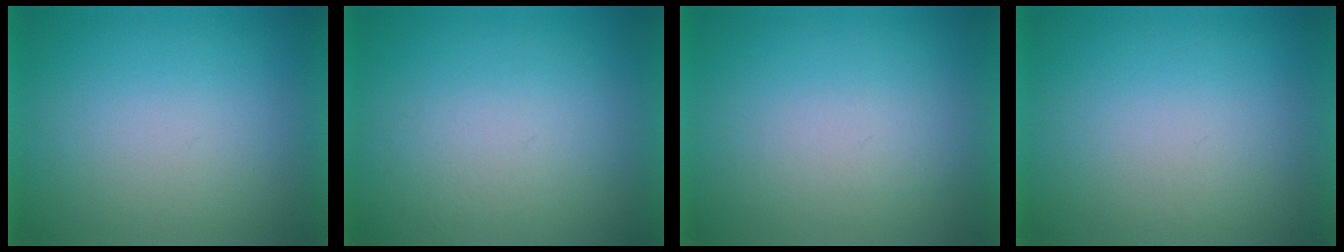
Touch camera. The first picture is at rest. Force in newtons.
{"total": 3.2}
{"total": 1.4}
{"total": 1.2}